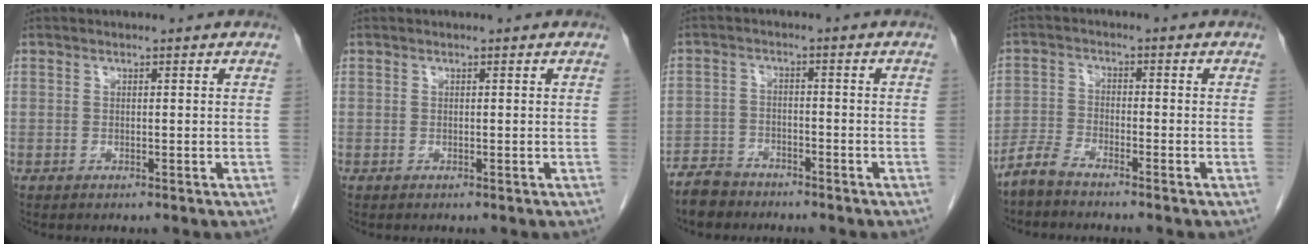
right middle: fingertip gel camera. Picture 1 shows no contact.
{"total": 0.0}
{"total": 5.2, "force": [-4.6, 2.4, 0.7], "torque": [-0.022, -0.004, -0.088]}
{"total": 3.4, "force": [-3.2, 0.5, 1.0], "torque": [-0.025, -0.008, -0.068]}